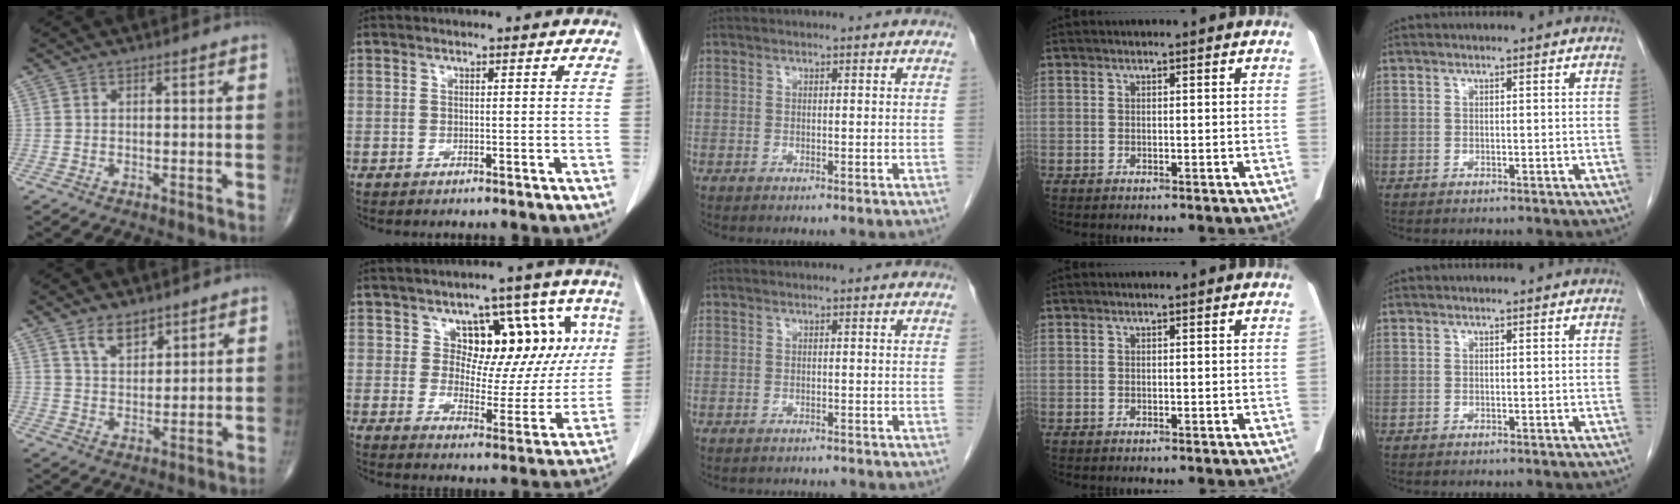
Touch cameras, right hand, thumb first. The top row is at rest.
{"thumb": {"total": 5.5, "force": [3.8, 2.8, 2.8], "torque": [-0.027, -0.030, 0.072]}, "index": {"total": 14.4, "force": [4.9, 7.8, 11.1], "torque": [-0.120, 0.034, 0.074]}, "middle": {"total": 2.9, "force": [-2.8, 0.9, 0.4], "torque": [-0.004, -0.002, -0.033]}}